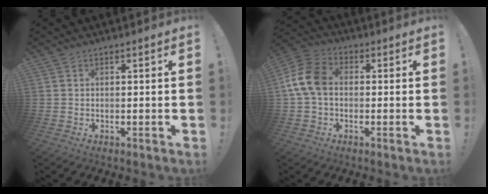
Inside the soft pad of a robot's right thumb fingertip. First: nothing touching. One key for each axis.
{"total": 11.3, "fx": 0.3, "fy": 7.5, "fz": 8.5, "tx": -0.163, "ty": 0.013, "tz": 0.012}